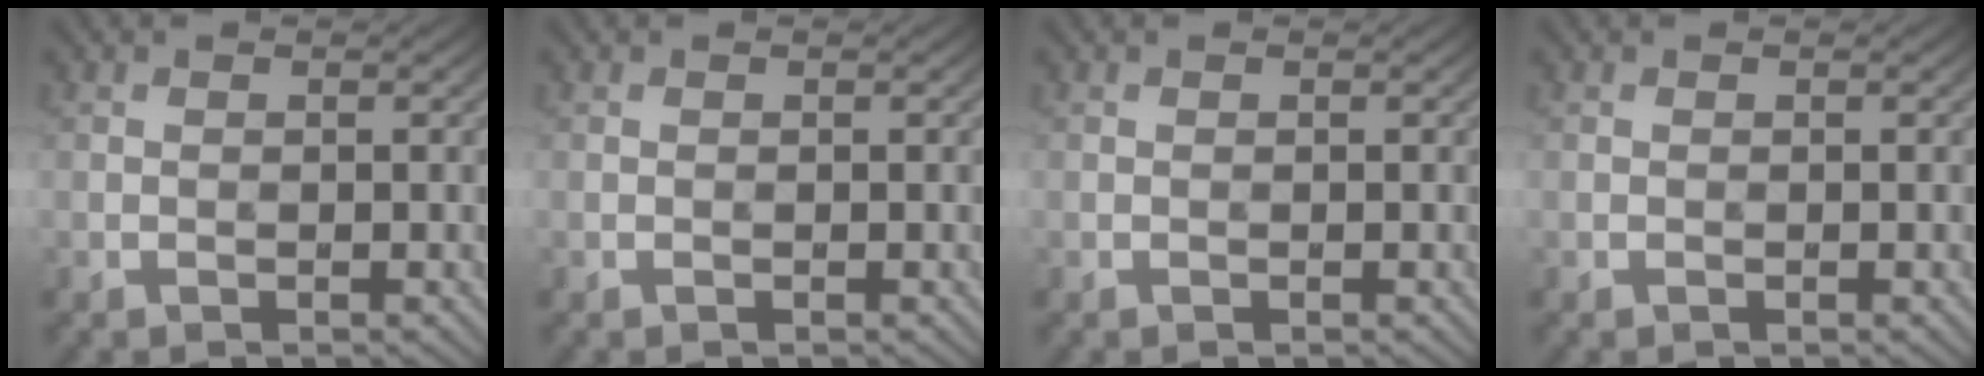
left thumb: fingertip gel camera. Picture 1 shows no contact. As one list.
[{"total": 0.0}, {"total": 0.0}, {"total": 0.0}]